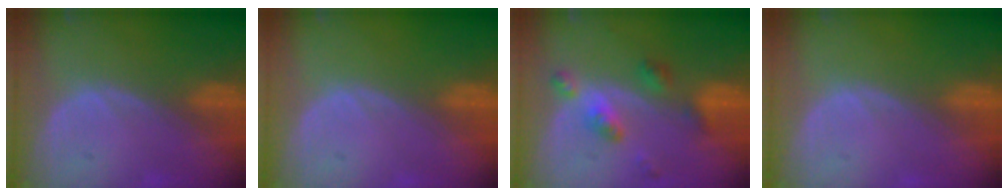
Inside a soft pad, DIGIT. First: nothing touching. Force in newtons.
{"total": 0.0}
{"total": 6.0, "press": 5.2, "slide": 2.8}
{"total": 0.0}